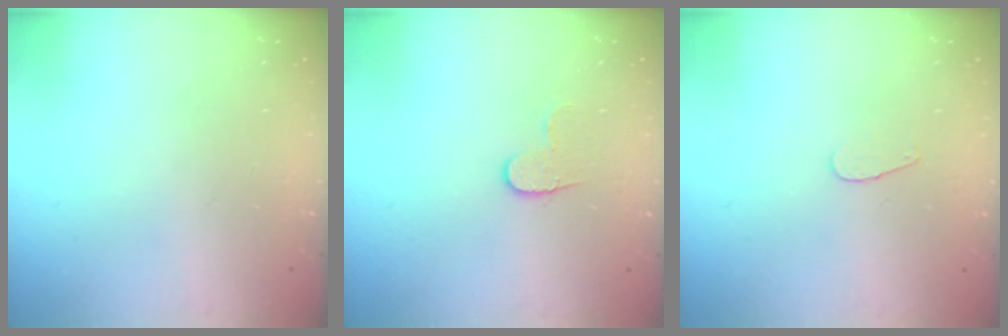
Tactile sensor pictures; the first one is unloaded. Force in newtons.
{"total": 4.9, "press": 4.9, "slide": 0.5}
{"total": 3.4, "press": 3.4, "slide": 0.4}